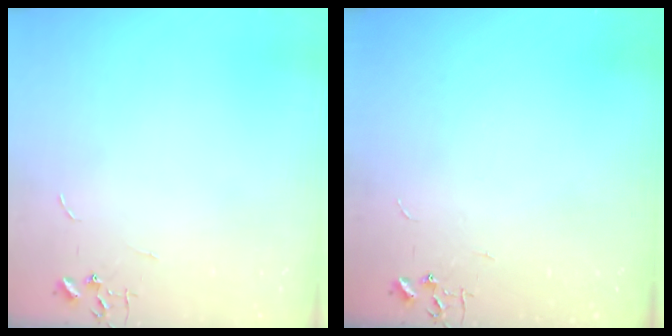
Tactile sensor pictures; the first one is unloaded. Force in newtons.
{"total": 0.0}